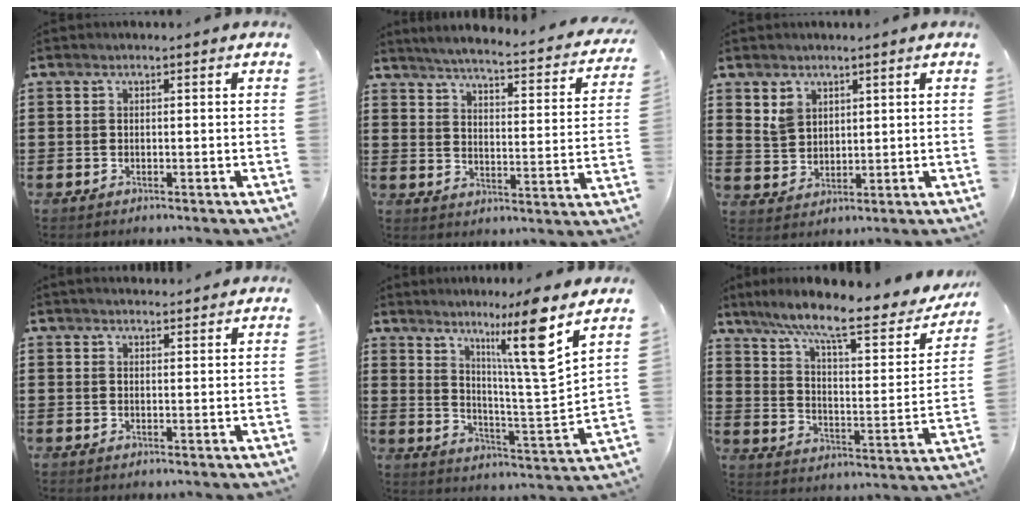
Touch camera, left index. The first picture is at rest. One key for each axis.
{"total": 3.7, "fx": 3.5, "fy": -0.5, "fz": 1.2, "tx": -0.044, "ty": -0.035, "tz": 0.050}
{"total": 3.1, "fx": 2.2, "fy": 2.1, "fz": 0.7, "tx": -0.021, "ty": 0.007, "tz": 0.042}
{"total": 1.5, "fx": 1.5, "fy": 0.2, "fz": 0.2, "tx": -0.006, "ty": 0.003, "tz": 0.030}
{"total": 13.2, "fx": 8.5, "fy": 0.2, "fz": 10.1, "tx": -0.176, "ty": -0.043, "tz": 0.126}
{"total": 12.2, "fx": 9.7, "fy": 1.3, "fz": 7.4, "tx": -0.154, "ty": -0.064, "tz": 0.157}